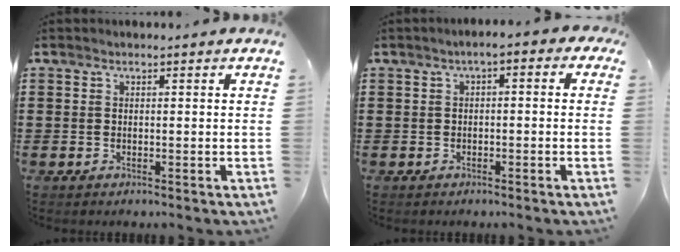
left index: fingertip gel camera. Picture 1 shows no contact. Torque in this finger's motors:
{"motor_torque": [1.24, -0.90, 0.52, 0.08]}